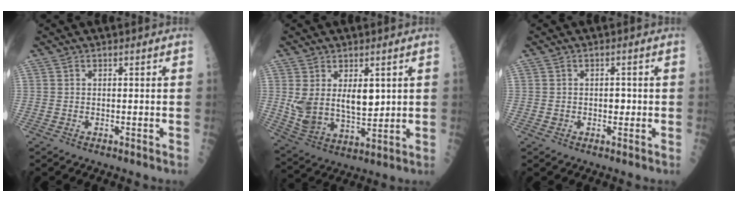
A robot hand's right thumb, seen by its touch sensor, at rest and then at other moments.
{"total": 10.8, "force": [2.5, 6.2, 8.5], "torque": [-0.135, -0.022, 0.065]}
{"total": 1.9, "force": [-0.1, 1.5, 1.2], "torque": [-0.003, 0.004, -0.001]}